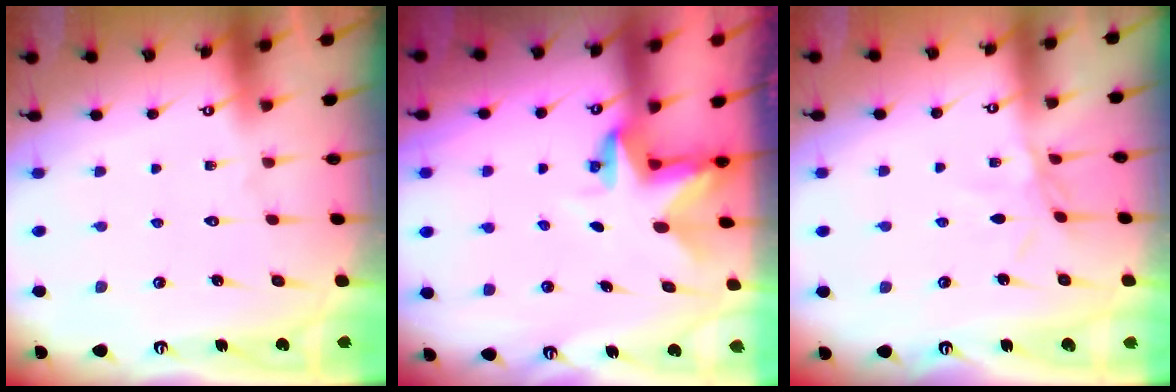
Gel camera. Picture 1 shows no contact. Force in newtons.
{"total": 3.1, "press": 3.1, "slide": 0.2}
{"total": 4.0, "press": 3.9, "slide": 0.4}